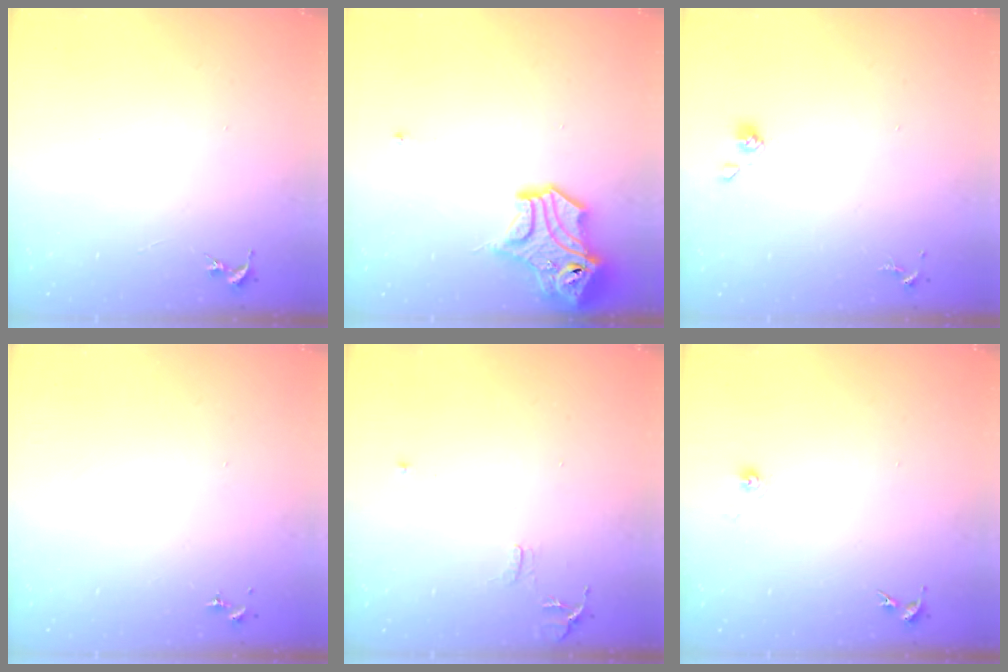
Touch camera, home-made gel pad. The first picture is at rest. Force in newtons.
{"total": 14.1, "press": 14.0, "slide": 1.9}
{"total": 3.6, "press": 3.4, "slide": 1.3}
{"total": 0.0}
{"total": 8.1, "press": 8.0, "slide": 0.7}
{"total": 3.2, "press": 2.6, "slide": 1.8}